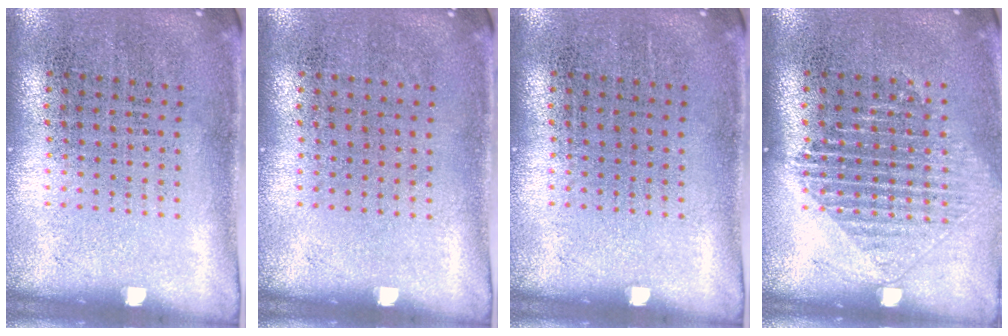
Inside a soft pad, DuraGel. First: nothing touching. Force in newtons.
{"total": 0.0}
{"total": 0.0}
{"total": 1.2, "press": 1.2, "slide": 0.5}